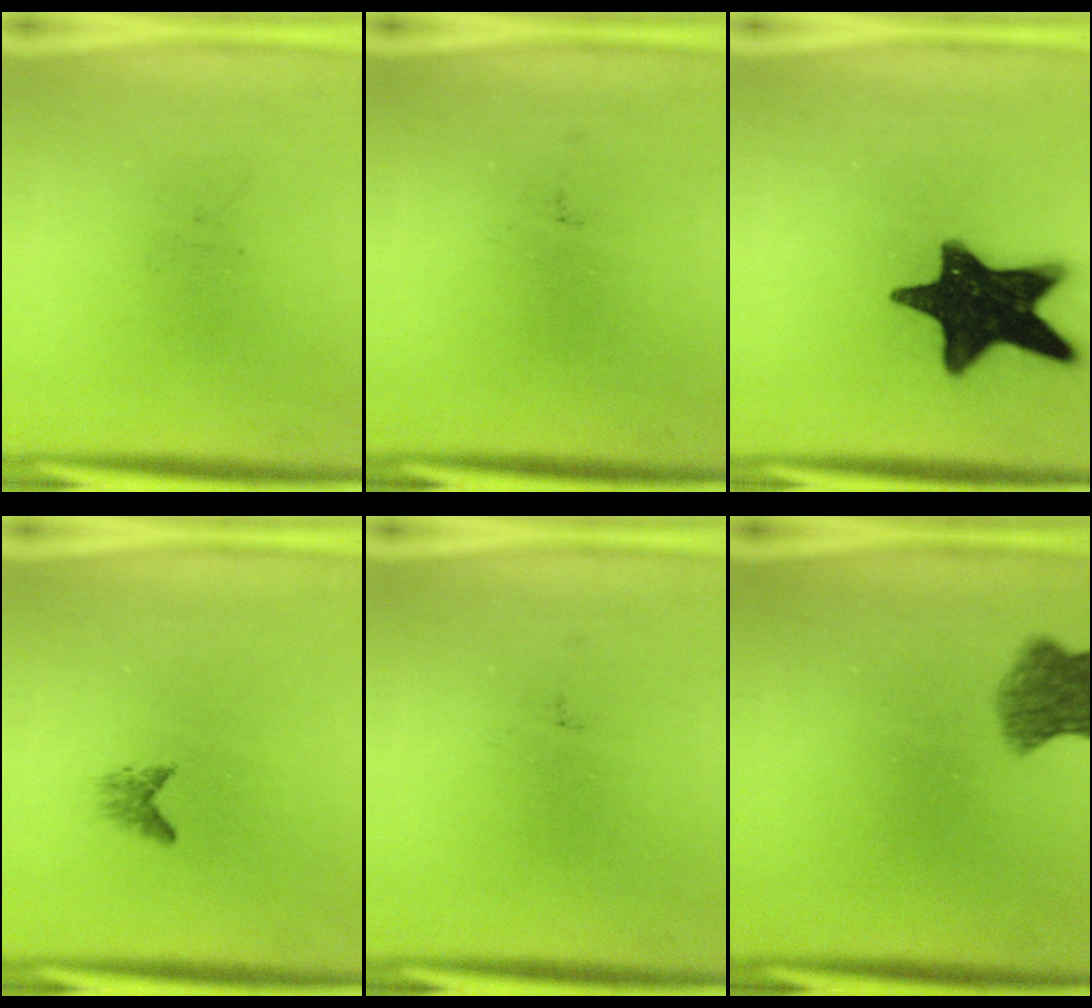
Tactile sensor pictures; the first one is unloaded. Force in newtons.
{"total": 0.0}
{"total": 18.1}
{"total": 1.1}
{"total": 0.0}
{"total": 5.9}